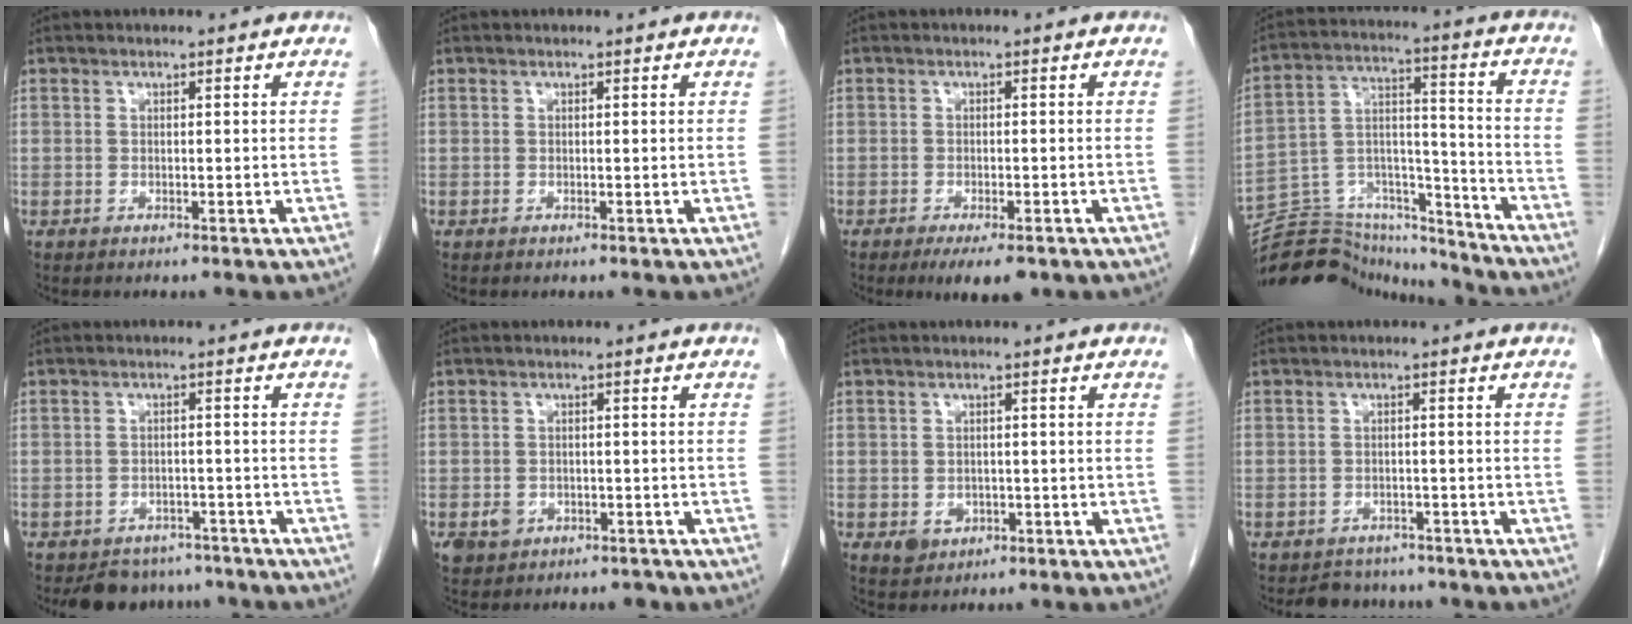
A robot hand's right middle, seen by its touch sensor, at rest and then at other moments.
{"total": 0.0}
{"total": 4.8, "force": [-3.2, 1.3, 3.3], "torque": [-0.045, -0.008, -0.045]}
{"total": 19.8, "force": [-19.0, 4.8, 3.0], "torque": [-0.070, 0.056, -0.294]}
{"total": 6.5, "force": [-5.7, 3.1, 0.2], "torque": [0.009, 0.007, -0.076]}
{"total": 3.8, "force": [-2.0, 3.0, 1.0], "torque": [-0.014, 0.006, -0.024]}
{"total": 2.6, "force": [-0.8, 2.3, 1.1], "torque": [-0.015, 0.001, -0.003]}
{"total": 3.9, "force": [-3.4, 1.7, -0.4], "torque": [0.005, 0.004, -0.050]}